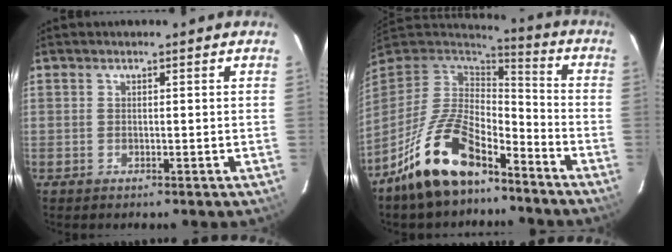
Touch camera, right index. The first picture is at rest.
{"total": 17.0, "force": [-11.6, 7.0, 10.3], "torque": [-0.214, -0.004, -0.209]}